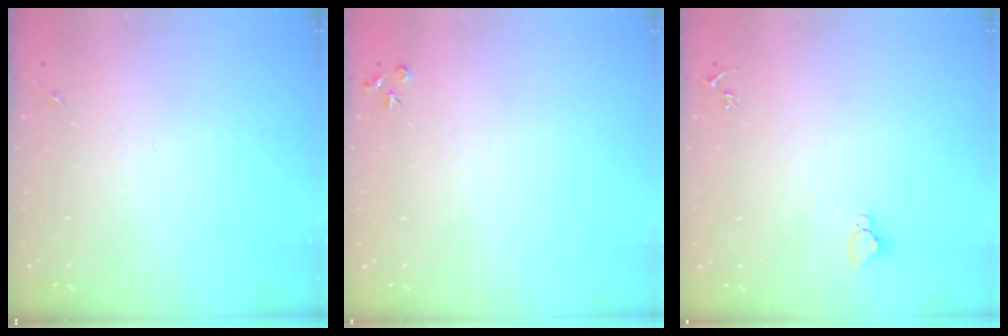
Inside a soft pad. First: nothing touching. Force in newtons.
{"total": 3.5, "press": 3.5, "slide": 0.4}
{"total": 2.9, "press": 2.9, "slide": 0.1}